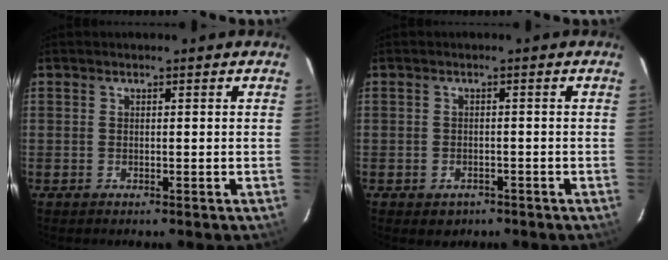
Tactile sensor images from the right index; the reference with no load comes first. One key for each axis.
{"total": 3.0, "fx": -1.7, "fy": 2.3, "fz": 0.9, "tx": -0.023, "ty": -0.001, "tz": -0.018}